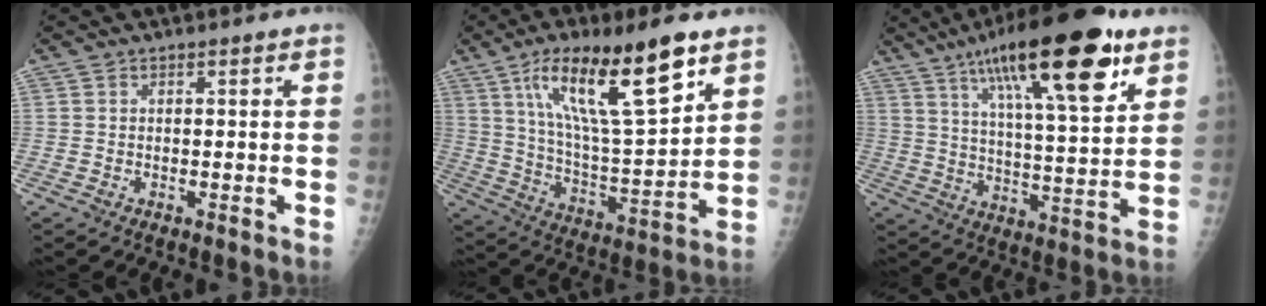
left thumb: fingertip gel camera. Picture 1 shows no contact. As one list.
[{"total": 21.8, "force": [11.7, 5.5, 17.5], "torque": [-0.284, -0.041, 0.211]}, {"total": 23.6, "force": [13.1, 5.9, 18.7], "torque": [-0.285, -0.032, 0.210]}]